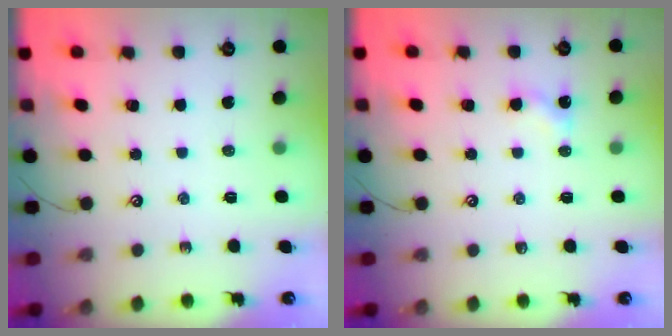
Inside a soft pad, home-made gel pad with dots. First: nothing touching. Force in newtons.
{"total": 3.3, "press": 3.2, "slide": 0.4}